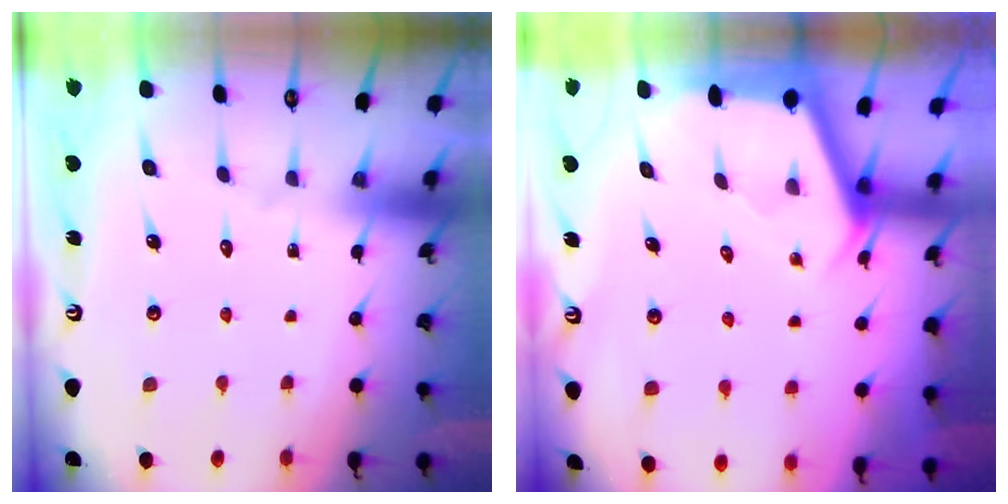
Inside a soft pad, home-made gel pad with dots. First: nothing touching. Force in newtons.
{"total": 2.9, "press": 2.9, "slide": 0.3}